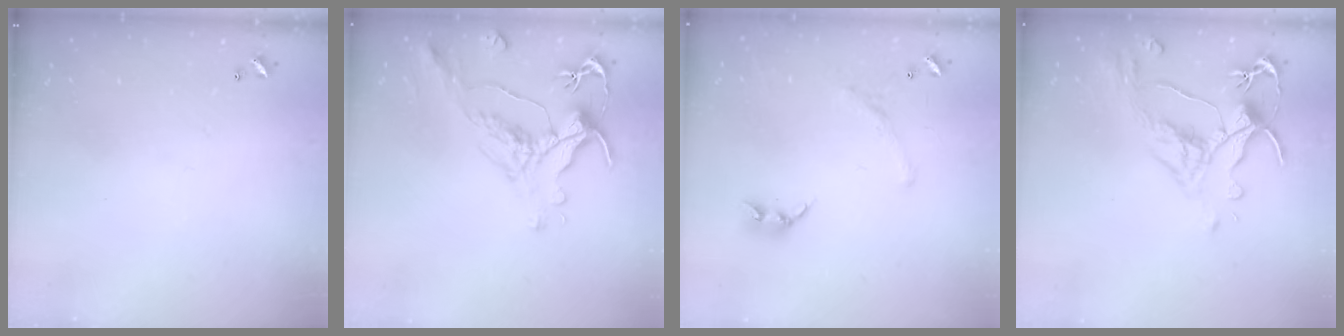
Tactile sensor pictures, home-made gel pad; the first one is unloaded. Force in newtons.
{"total": 1.6, "press": 0.9, "slide": 1.3}
{"total": 1.6, "press": 1.1, "slide": 1.1}
{"total": 3.5, "press": 3.2, "slide": 1.5}